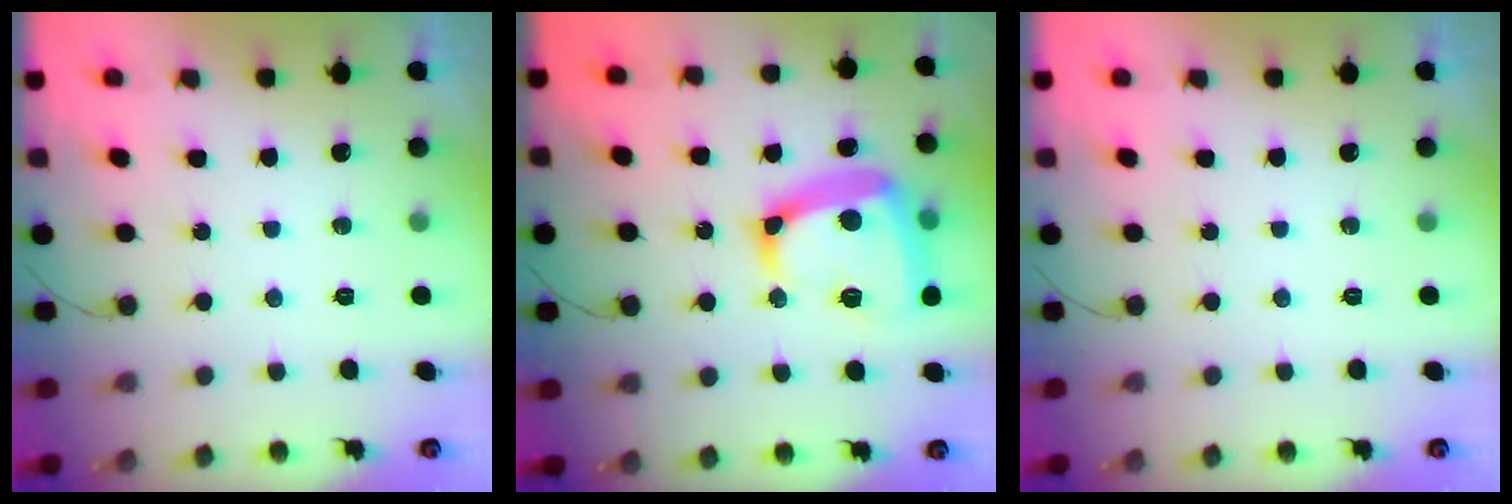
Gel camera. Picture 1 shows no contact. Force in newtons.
{"total": 18.1, "press": 18.0, "slide": 1.8}
{"total": 0.0}